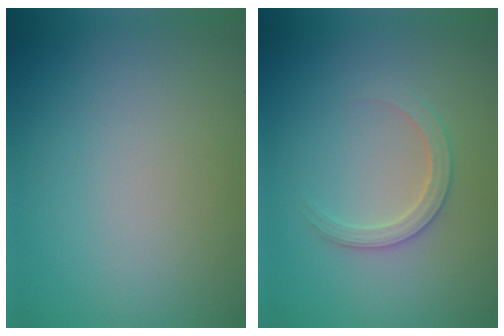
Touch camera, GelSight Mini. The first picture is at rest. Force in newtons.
{"total": 2.2, "press": 2.2, "slide": 0.2}